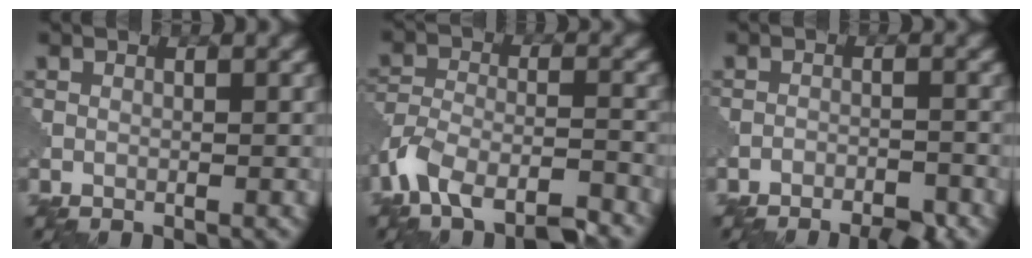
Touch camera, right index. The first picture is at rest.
{"total": 7.6, "force": [-5.9, 2.6, 4.2], "torque": [-0.082, -0.011, -0.119]}
{"total": 3.6, "force": [-3.2, 0.8, 1.4], "torque": [-0.020, 0.002, -0.052]}